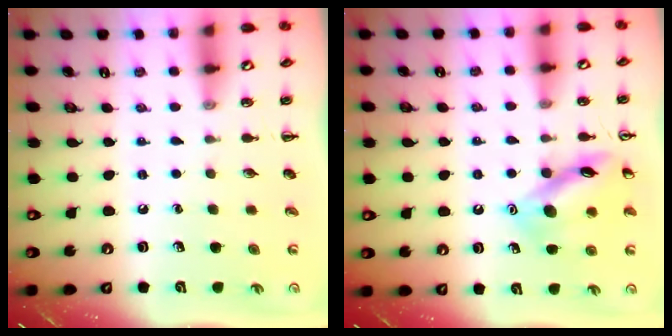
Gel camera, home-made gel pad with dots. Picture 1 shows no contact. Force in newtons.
{"total": 12.7, "press": 12.6, "slide": 1.2}